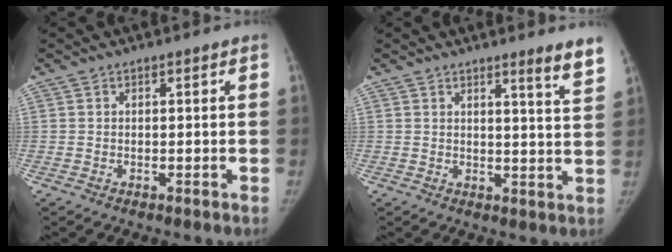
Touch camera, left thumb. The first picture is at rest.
{"total": 5.8, "force": [4.3, -0.2, 3.8], "torque": [-0.044, -0.037, 0.049]}